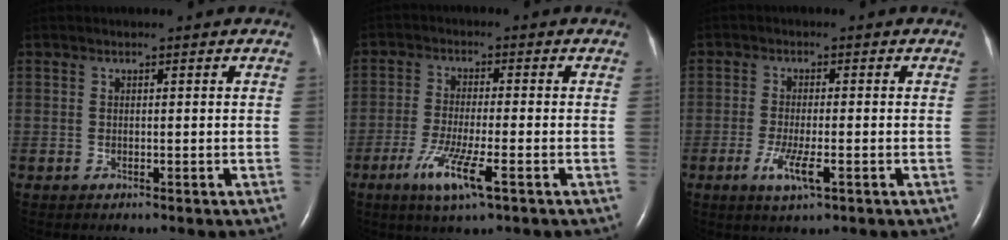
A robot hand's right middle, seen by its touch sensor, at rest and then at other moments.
{"total": 7.5, "force": [-3.7, 0.4, 6.5], "torque": [-0.133, -0.018, -0.065]}
{"total": 4.6, "force": [-2.0, 0.6, 4.1], "torque": [-0.087, -0.010, -0.034]}